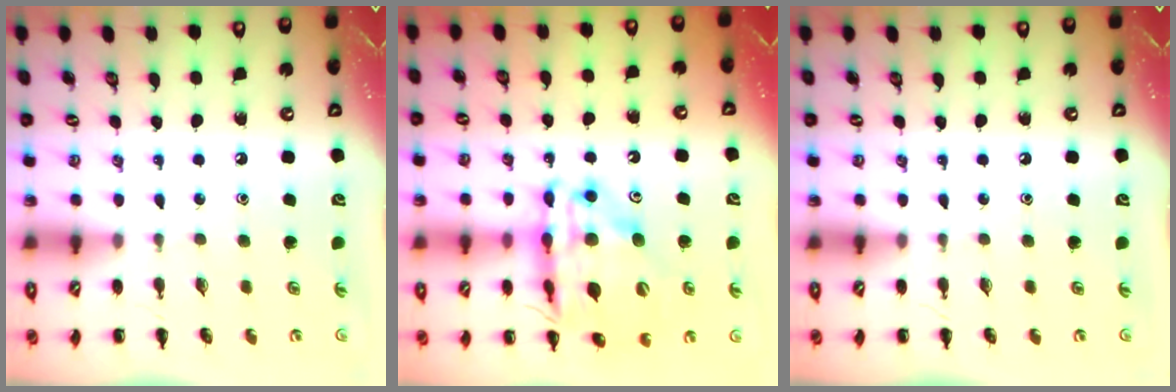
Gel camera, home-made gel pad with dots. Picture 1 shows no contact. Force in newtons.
{"total": 21.2, "press": 20.7, "slide": 4.6}
{"total": 0.0}